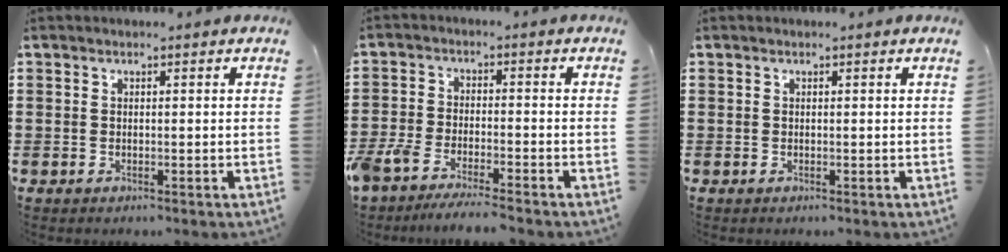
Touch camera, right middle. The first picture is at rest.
{"total": 5.1, "force": [-4.7, 0.7, 1.8], "torque": [-0.065, -0.014, -0.103]}
{"total": 0.0}